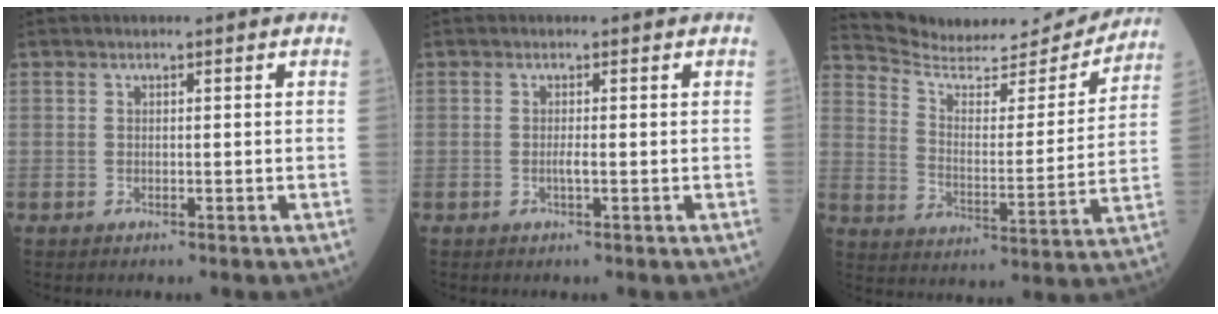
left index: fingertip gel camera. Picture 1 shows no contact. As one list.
[{"total": 0.9, "force": [-0.6, -0.1, 0.7], "torque": [-0.018, -0.006, -0.011]}, {"total": 19.2, "force": [18.3, 3.0, 4.6], "torque": [-0.078, -0.033, 0.264]}]